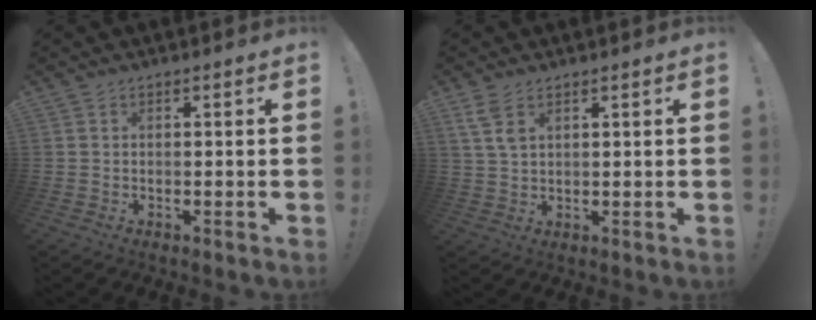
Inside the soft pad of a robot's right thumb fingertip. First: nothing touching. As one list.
[{"total": 5.4, "force": [3.0, 2.7, 3.6], "torque": [-0.063, -0.009, 0.058]}]